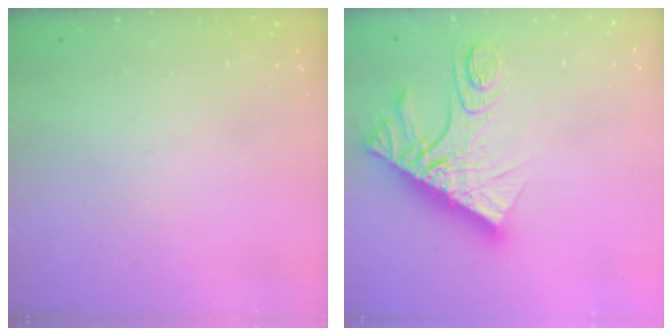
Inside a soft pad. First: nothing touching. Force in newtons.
{"total": 15.8, "press": 15.8, "slide": 1.4}